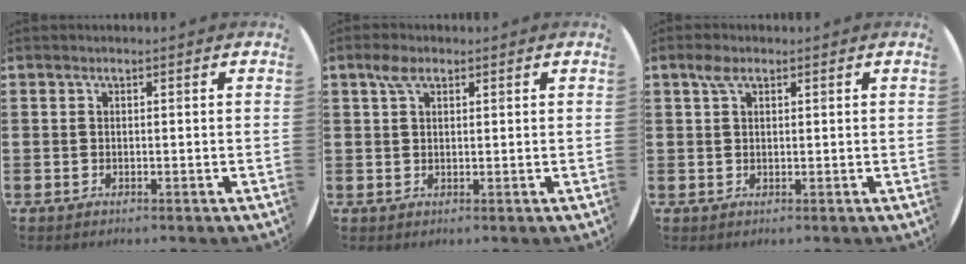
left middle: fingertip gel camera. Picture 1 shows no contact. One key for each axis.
{"total": 2.7, "fx": 1.7, "fy": 1.4, "fz": 1.5, "tx": -0.026, "ty": 0.004, "tz": 0.030}
{"total": 2.1, "fx": 1.3, "fy": 1.2, "fz": 1.2, "tx": -0.020, "ty": 0.002, "tz": 0.022}